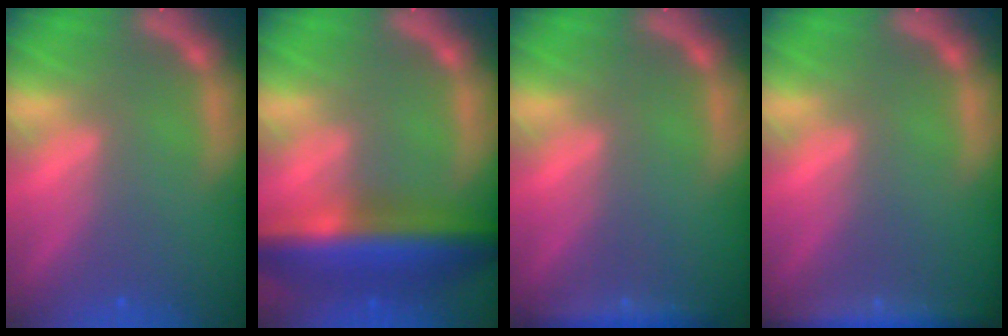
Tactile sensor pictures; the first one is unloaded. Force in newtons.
{"total": 9.5}
{"total": 2.4}
{"total": 4.5}